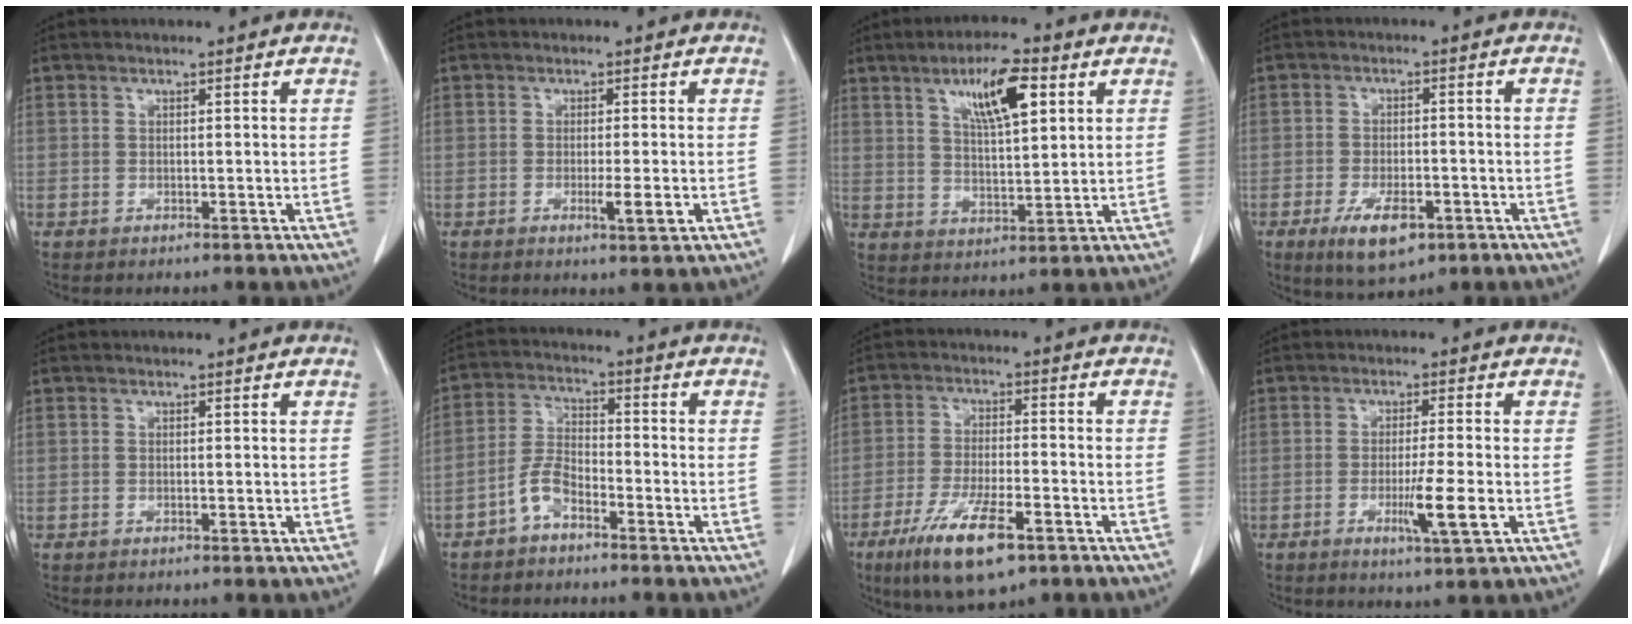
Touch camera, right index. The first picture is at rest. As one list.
[{"total": 3.4, "force": [-1.0, -0.1, 3.2], "torque": [-0.052, -0.008, -0.014]}, {"total": 9.3, "force": [4.4, 1.8, 8.0], "torque": [-0.141, 0.004, 0.077]}, {"total": 7.5, "force": [-4.0, 2.7, 5.8], "torque": [-0.105, -0.010, -0.058]}, {"total": 0.0}, {"total": 4.8, "force": [-3.3, 1.8, 3.0], "torque": [-0.072, 0.012, -0.067]}, {"total": 11.6, "force": [-6.7, 2.5, 9.1], "torque": [-0.177, -0.021, -0.109]}, {"total": 5.9, "force": [-1.8, -0.4, 5.6], "torque": [-0.098, -0.013, -0.027]}]